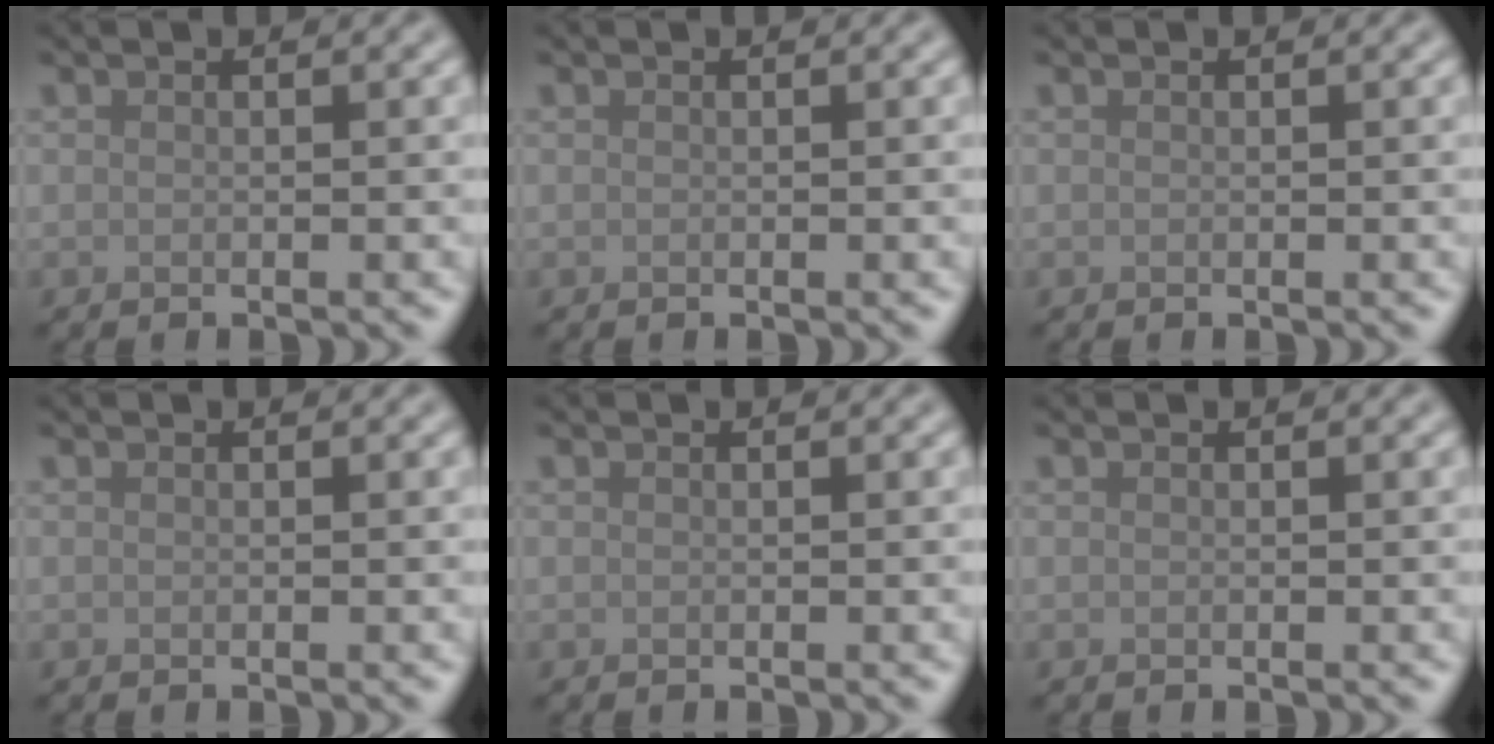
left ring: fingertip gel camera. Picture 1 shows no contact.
{"total": 0.0}
{"total": 0.0}
{"total": 0.0}
{"total": 0.0}
{"total": 0.0}